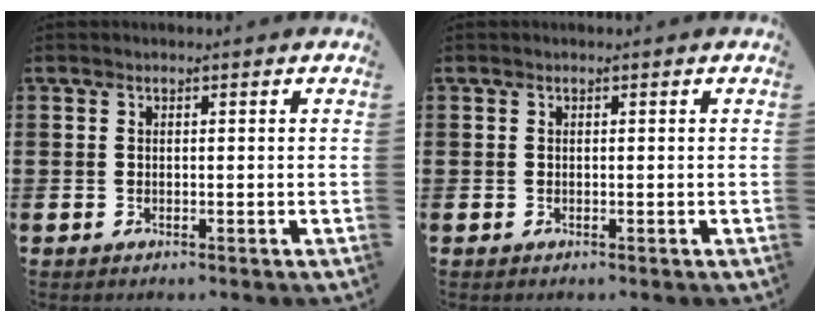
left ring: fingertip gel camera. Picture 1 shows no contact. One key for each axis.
{"total": 0.0}